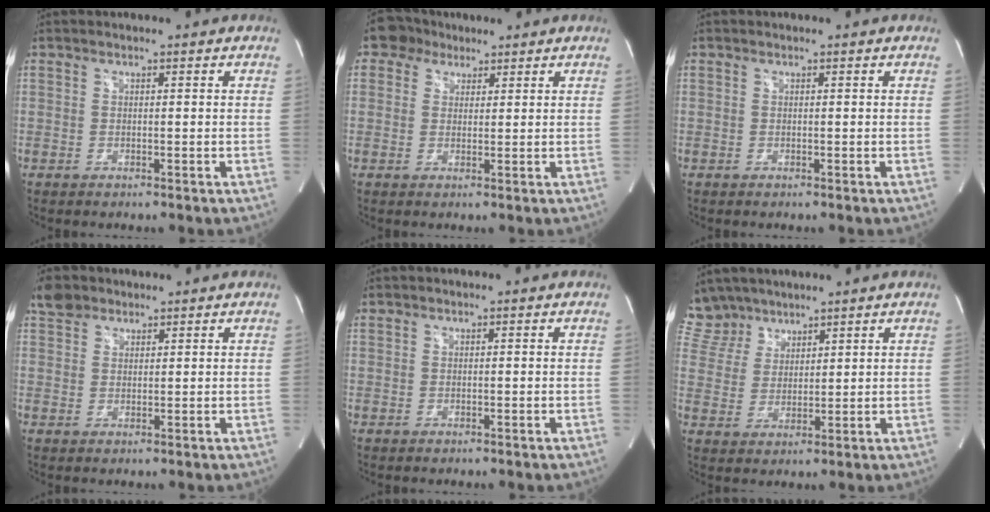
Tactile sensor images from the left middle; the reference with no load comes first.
{"total": 4.1, "force": [2.5, 3.2, 0.6], "torque": [-0.013, 0.020, 0.043]}
{"total": 0.0}
{"total": 3.6, "force": [2.7, 2.2, 0.8], "torque": [-0.024, 0.018, 0.054]}
{"total": 0.0}
{"total": 7.3, "force": [6.4, 3.6, 0.2], "torque": [-0.007, 0.011, 0.137]}